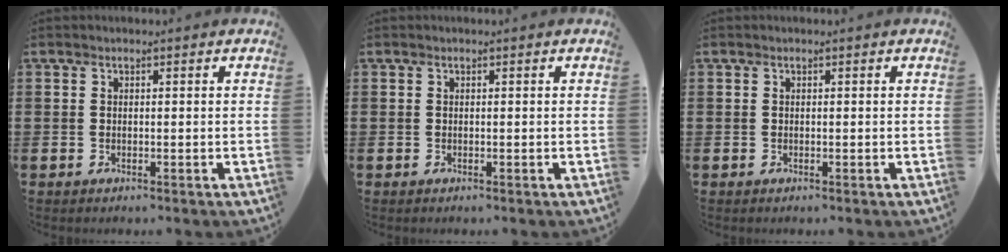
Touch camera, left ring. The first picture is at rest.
{"total": 0.0}
{"total": 0.0}